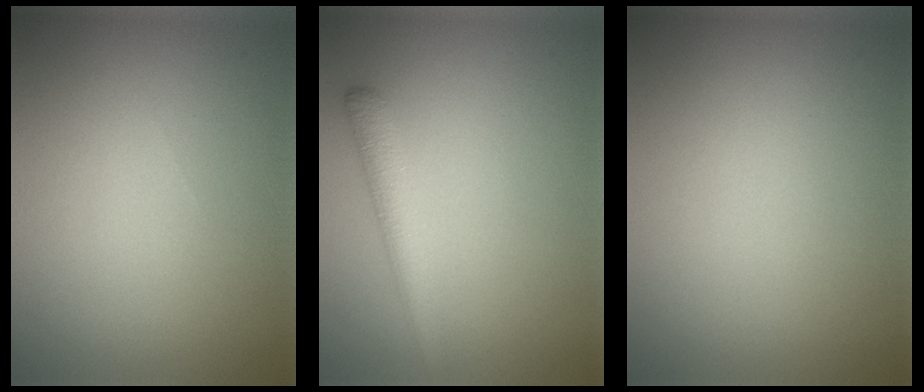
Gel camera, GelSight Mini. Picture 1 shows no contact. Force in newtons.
{"total": 3.1, "press": 3.1, "slide": 0.1}
{"total": 0.0}